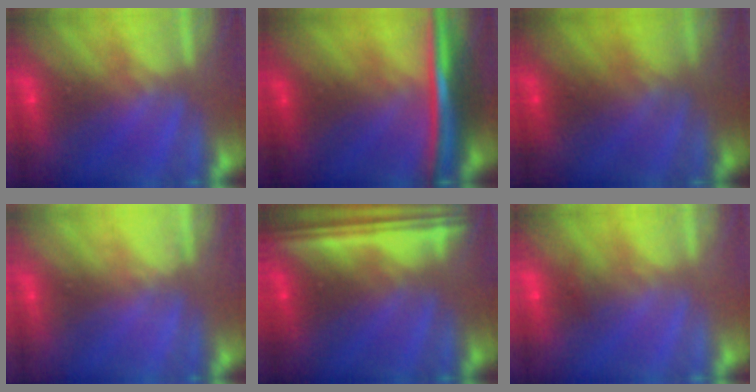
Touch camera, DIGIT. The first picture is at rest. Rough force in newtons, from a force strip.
{"total": 7.9}
{"total": 1.8}
{"total": 2.2}
{"total": 6.3}
{"total": 1.7}